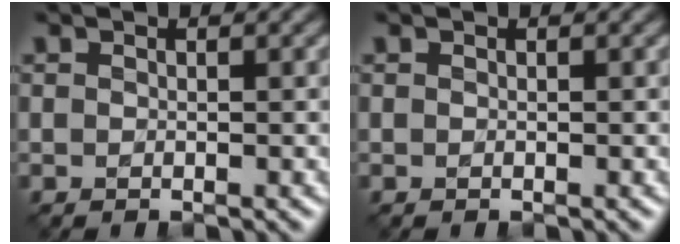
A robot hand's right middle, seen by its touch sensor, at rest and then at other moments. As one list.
[{"total": 0.0}]